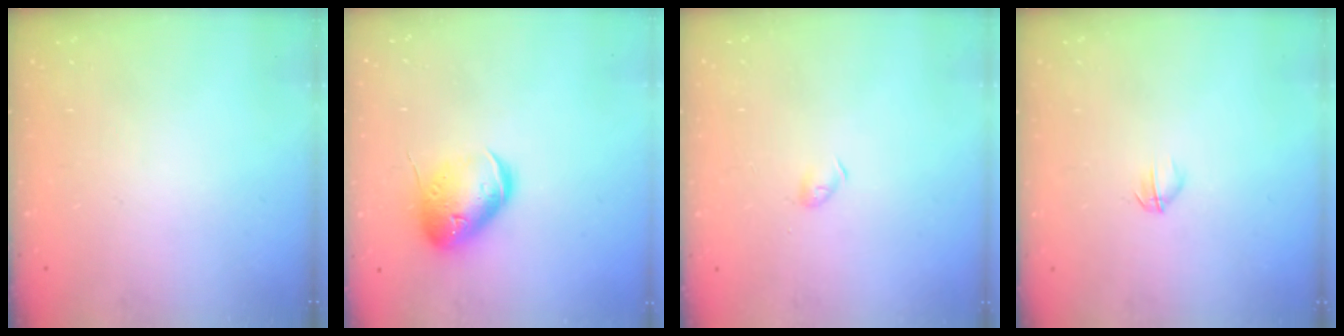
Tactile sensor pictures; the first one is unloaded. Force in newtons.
{"total": 14.9, "press": 14.7, "slide": 2.6}
{"total": 2.9, "press": 2.9, "slide": 0.6}
{"total": 2.7, "press": 2.6, "slide": 0.8}